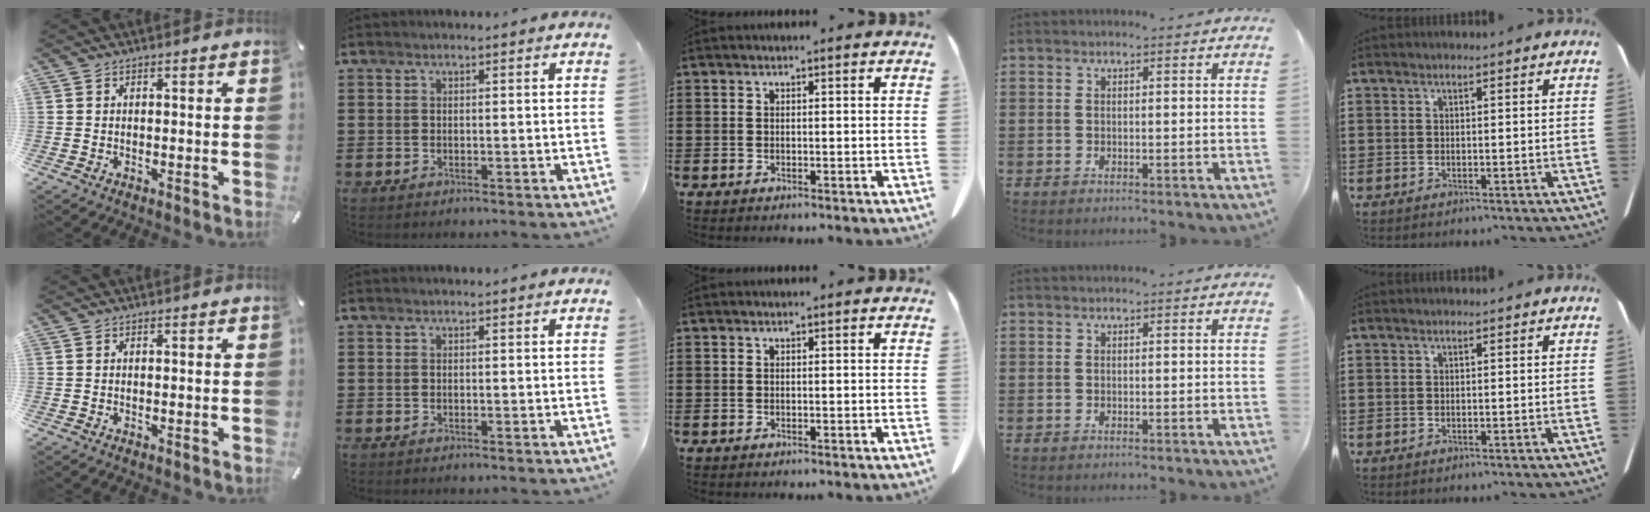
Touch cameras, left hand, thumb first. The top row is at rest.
{}